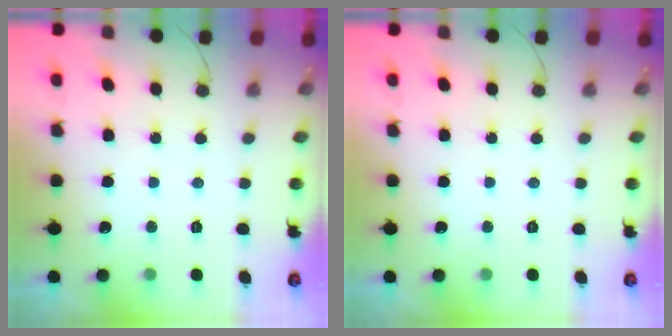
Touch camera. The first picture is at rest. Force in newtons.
{"total": 0.0}